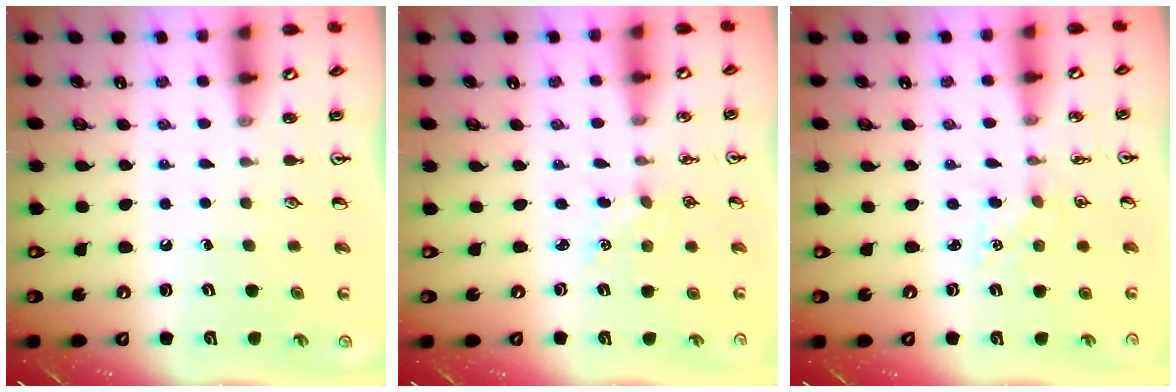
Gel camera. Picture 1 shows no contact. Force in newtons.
{"total": 2.7, "press": 2.7, "slide": 0.4}
{"total": 2.8, "press": 2.8, "slide": 0.3}